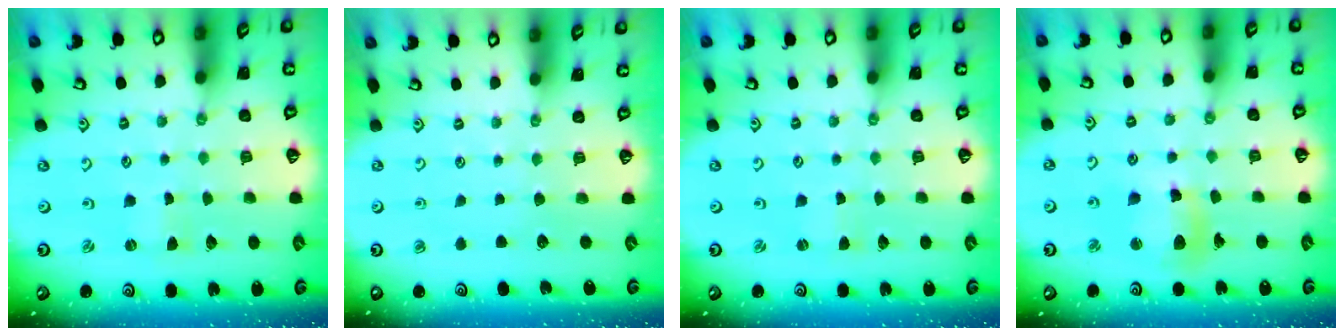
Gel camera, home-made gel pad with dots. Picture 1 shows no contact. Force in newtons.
{"total": 0.0}
{"total": 0.0}
{"total": 11.0, "press": 10.8, "slide": 1.7}